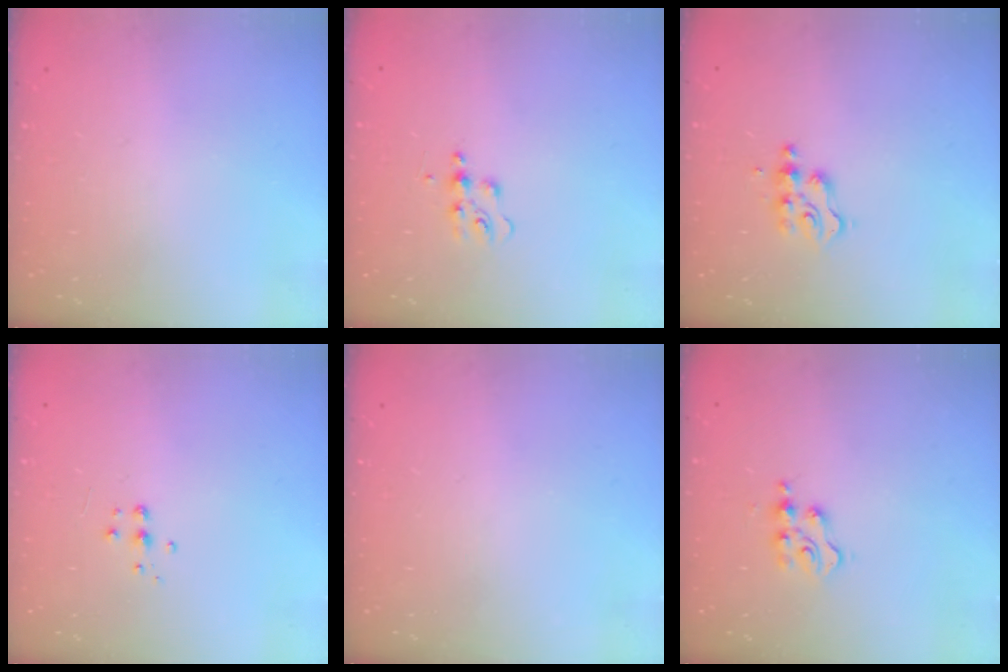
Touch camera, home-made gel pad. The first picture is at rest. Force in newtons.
{"total": 6.7, "press": 6.7, "slide": 0.6}
{"total": 3.9, "press": 3.8, "slide": 0.6}
{"total": 4.8, "press": 4.7, "slide": 0.4}
{"total": 0.0}
{"total": 3.4, "press": 3.4, "slide": 0.4}